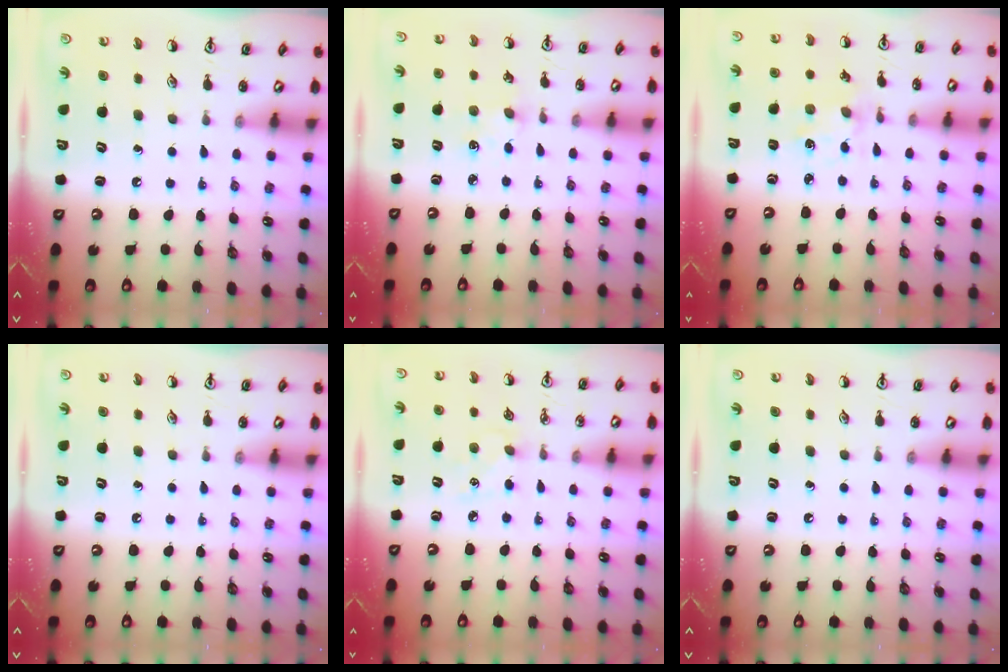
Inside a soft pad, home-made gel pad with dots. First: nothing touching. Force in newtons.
{"total": 3.3, "press": 3.3, "slide": 0.5}
{"total": 1.1, "press": 1.0, "slide": 0.2}
{"total": 0.0}
{"total": 6.2, "press": 6.1, "slide": 0.7}
{"total": 0.0}